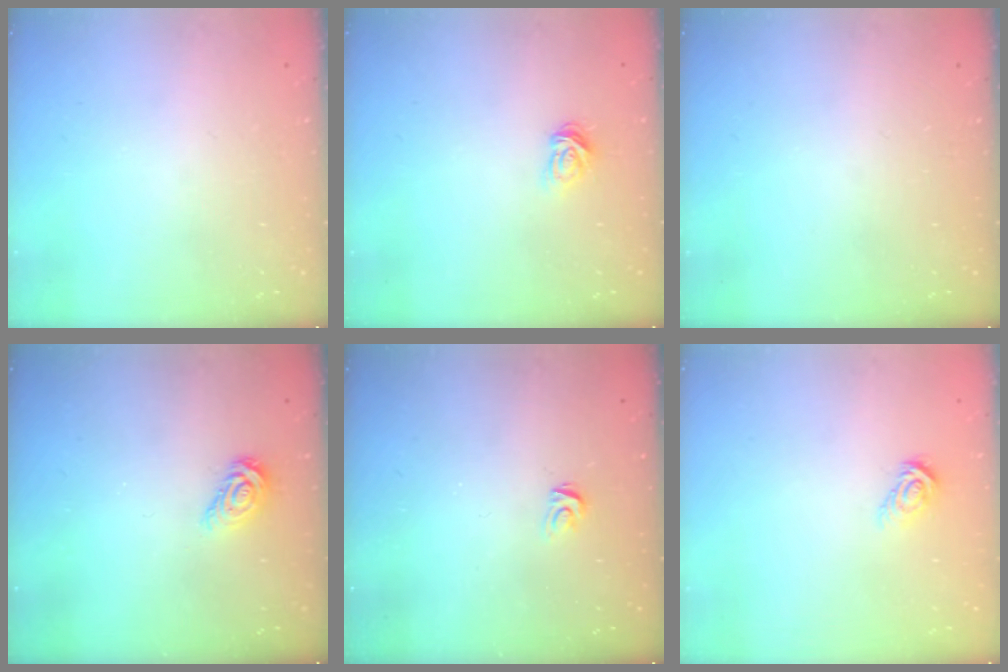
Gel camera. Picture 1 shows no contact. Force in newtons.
{"total": 4.7, "press": 4.7, "slide": 0.5}
{"total": 0.0}
{"total": 5.5, "press": 5.5, "slide": 0.5}
{"total": 3.3, "press": 3.3, "slide": 0.1}
{"total": 5.4, "press": 5.4, "slide": 0.3}